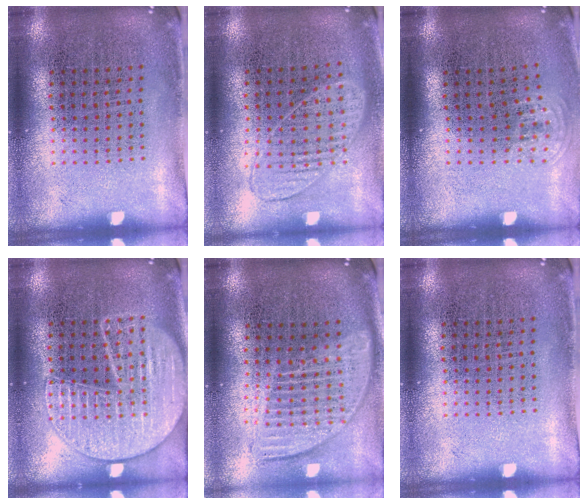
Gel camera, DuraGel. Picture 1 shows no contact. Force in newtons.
{"total": 0.9, "press": 0.8, "slide": 0.3}
{"total": 0.8, "press": 0.5, "slide": 0.6}
{"total": 2.0, "press": 2.0, "slide": 0.2}
{"total": 1.8, "press": 1.5, "slide": 0.9}
{"total": 0.0}